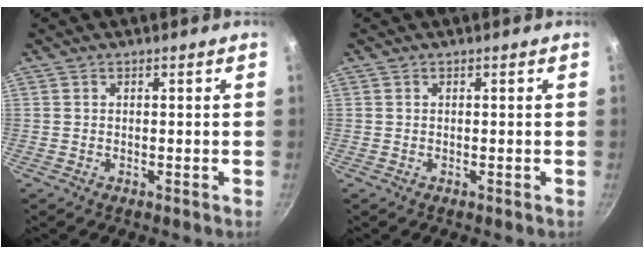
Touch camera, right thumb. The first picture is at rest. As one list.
[{"total": 0.0}]